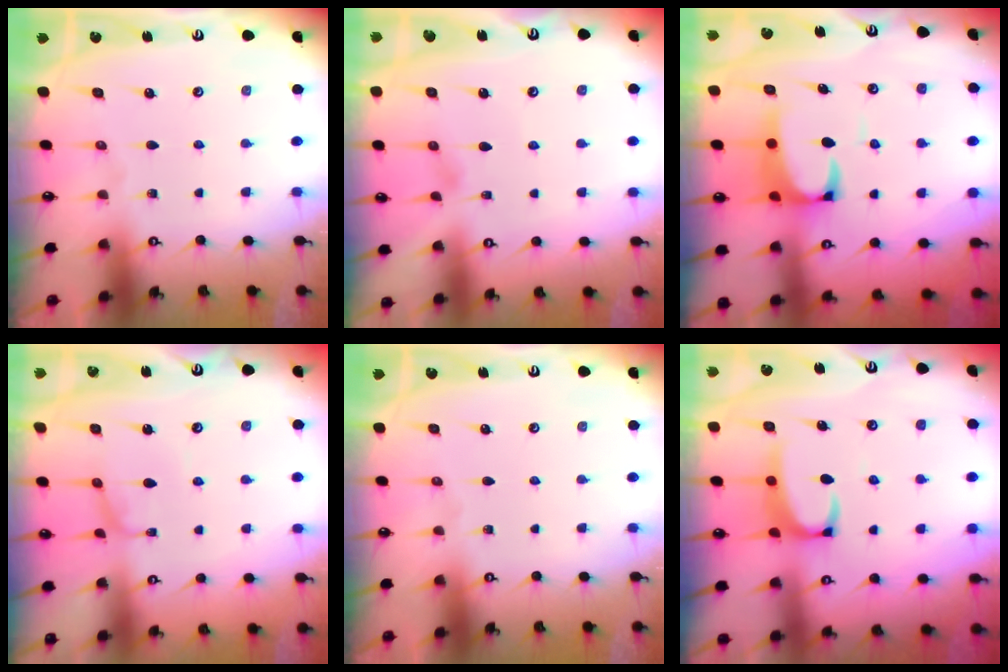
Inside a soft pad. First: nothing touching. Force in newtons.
{"total": 0.0}
{"total": 3.6, "press": 3.5, "slide": 1.0}
{"total": 0.0}
{"total": 0.0}
{"total": 3.5, "press": 3.5, "slide": 0.7}